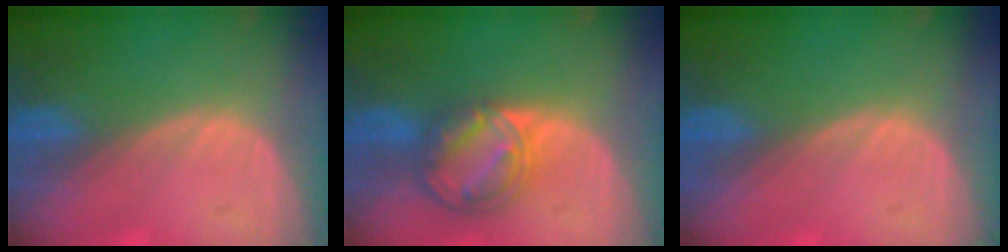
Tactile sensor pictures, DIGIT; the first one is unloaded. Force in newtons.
{"total": 8.4, "press": 7.0, "slide": 4.6}
{"total": 0.0}